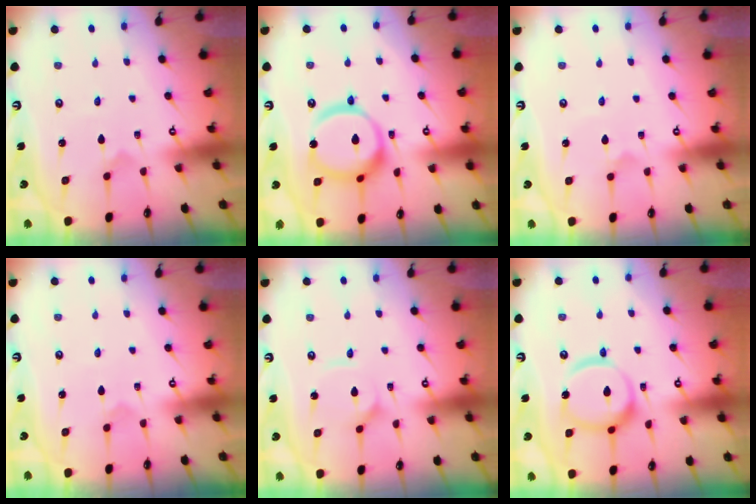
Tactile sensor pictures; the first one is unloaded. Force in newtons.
{"total": 15.1, "press": 15.0, "slide": 1.7}
{"total": 2.4, "press": 2.4, "slide": 0.2}
{"total": 2.3, "press": 2.3, "slide": 0.2}
{"total": 2.4, "press": 2.4, "slide": 0.3}
{"total": 16.1, "press": 16.0, "slide": 1.6}